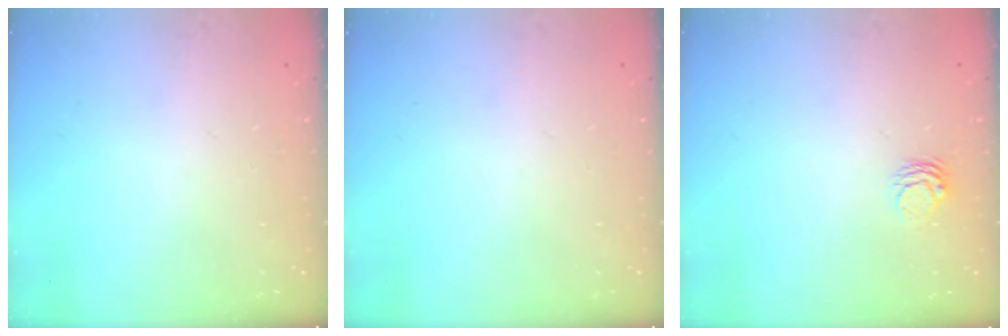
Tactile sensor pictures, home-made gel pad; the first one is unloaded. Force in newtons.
{"total": 0.0}
{"total": 4.2, "press": 4.2, "slide": 0.4}